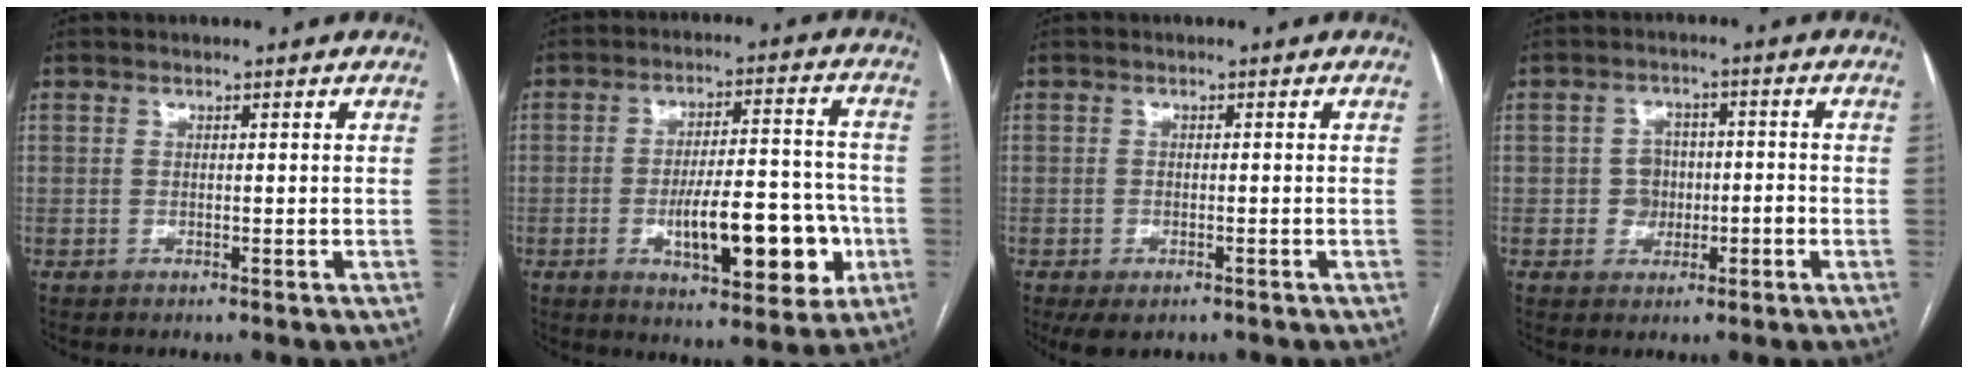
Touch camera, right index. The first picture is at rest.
{"total": 14.1, "force": [-3.9, 4.6, 12.7], "torque": [-0.188, 0.014, -0.051]}
{"total": 3.5, "force": [-2.3, 1.7, 2.0], "torque": [-0.036, -0.008, -0.028]}
{"total": 3.9, "force": [-0.8, 3.6, 1.3], "torque": [-0.014, 0.013, -0.009]}